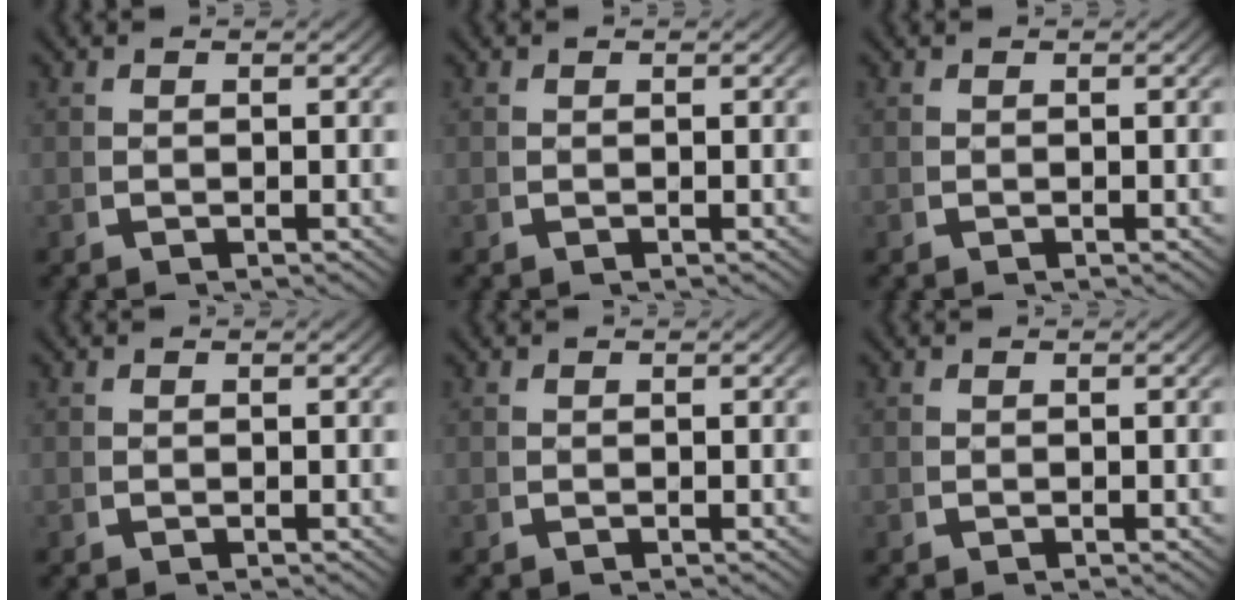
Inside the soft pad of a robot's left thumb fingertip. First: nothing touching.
{"total": 0.0}
{"total": 0.0}
{"total": 0.0}
{"total": 0.0}
{"total": 0.0}